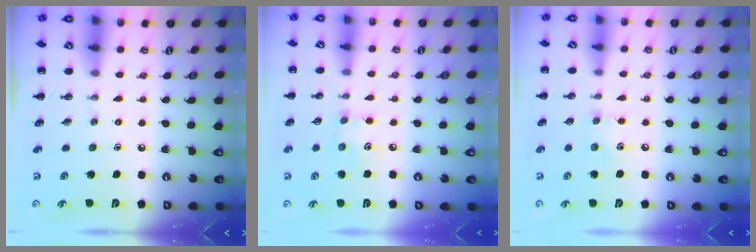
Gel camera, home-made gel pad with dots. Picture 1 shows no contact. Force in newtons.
{"total": 3.7, "press": 3.7, "slide": 0.6}
{"total": 6.3, "press": 6.1, "slide": 1.5}